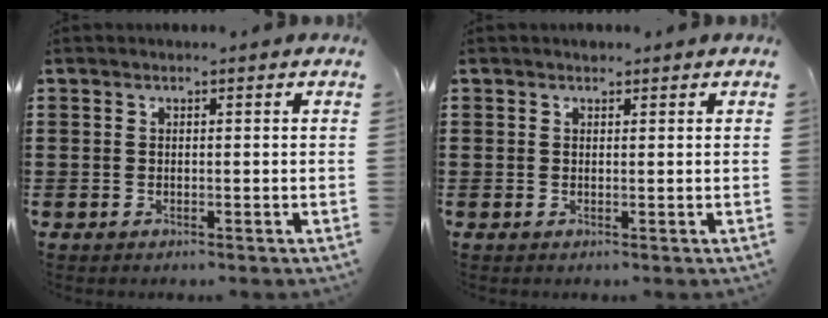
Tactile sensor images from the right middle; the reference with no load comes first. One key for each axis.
{"total": 0.7, "fx": 0.6, "fy": 0.4, "fz": 0.0, "tx": 0.005, "ty": -0.002, "tz": 0.009}